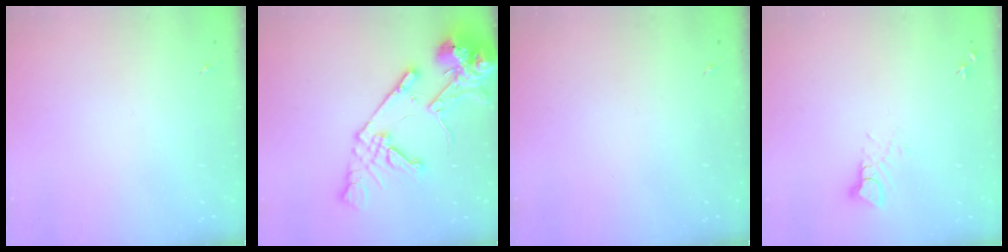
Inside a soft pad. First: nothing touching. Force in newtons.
{"total": 18.1, "press": 17.9, "slide": 2.8}
{"total": 0.0}
{"total": 3.5, "press": 3.5, "slide": 0.2}